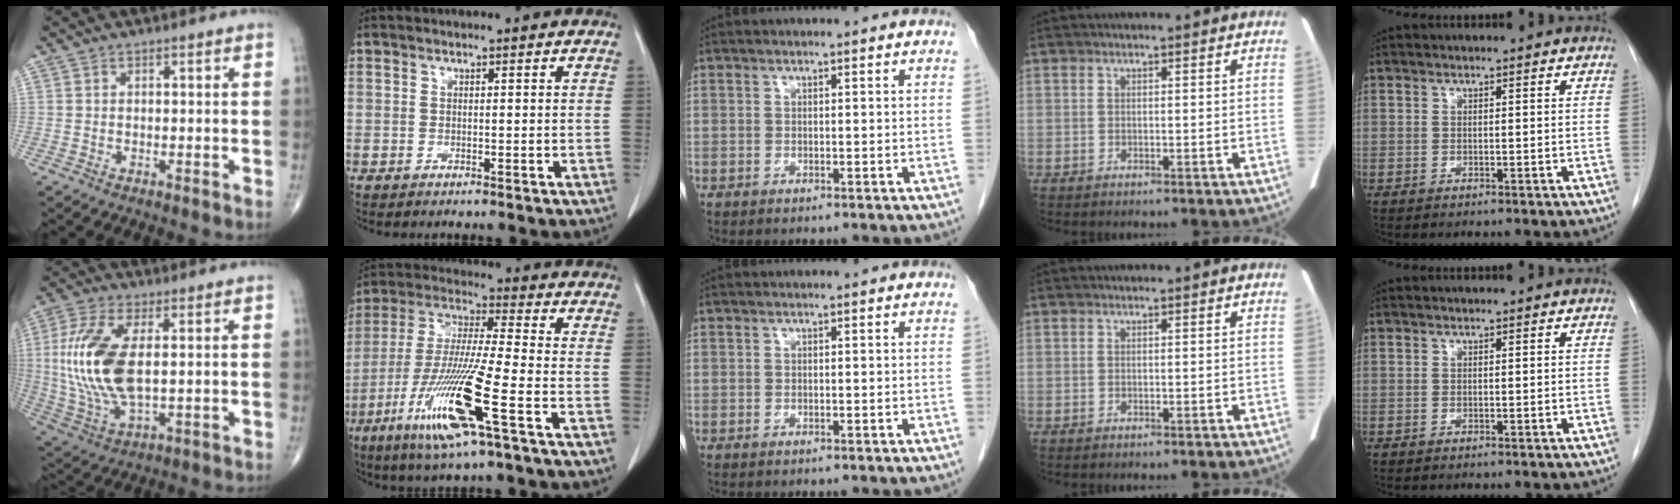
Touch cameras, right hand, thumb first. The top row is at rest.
{"thumb": {"total": 16.3, "force": [1.5, 7.5, 14.4], "torque": [-0.316, -0.008, 0.035]}, "index": {"total": 15.8, "force": [-6.8, -0.1, 14.2], "torque": [-0.298, -0.028, -0.131]}}